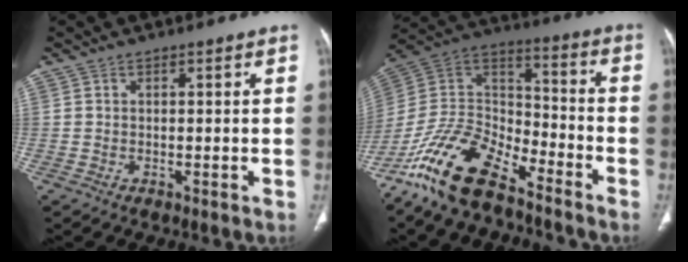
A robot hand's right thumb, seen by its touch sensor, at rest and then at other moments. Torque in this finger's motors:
{"motor_torque": [0.18, 0.26, 1.43, -1.35, 0.17]}